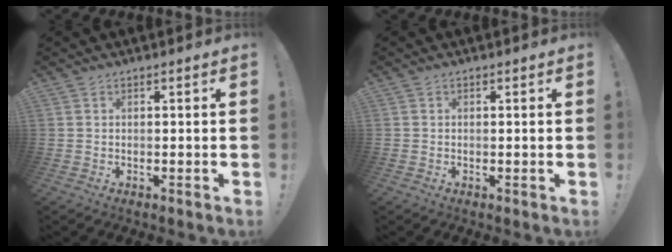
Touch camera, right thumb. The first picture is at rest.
{"total": 0.0}